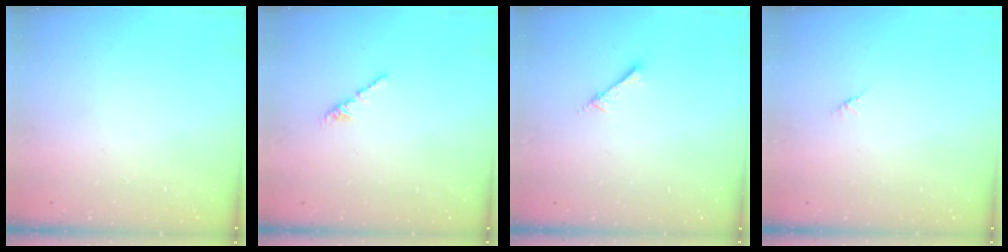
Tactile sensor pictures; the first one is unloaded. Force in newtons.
{"total": 2.4, "press": 2.3, "slide": 0.8}
{"total": 1.5, "press": 1.4, "slide": 0.2}
{"total": 1.2, "press": 1.2, "slide": 0.3}